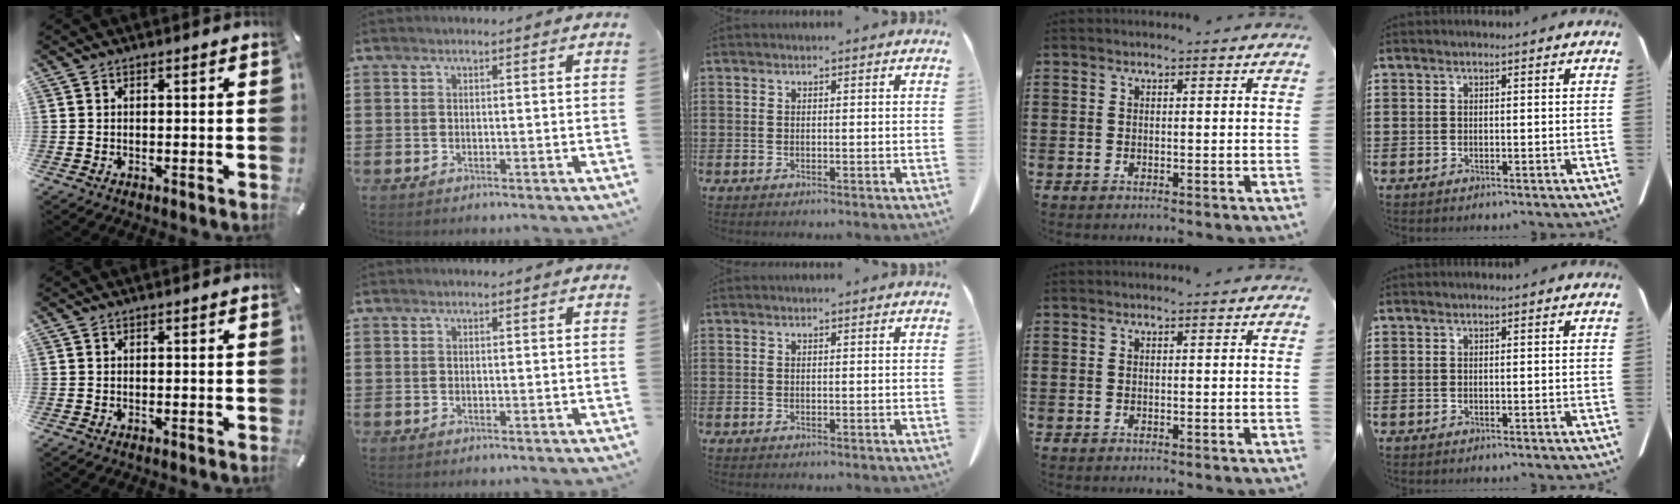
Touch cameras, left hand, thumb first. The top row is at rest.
{}